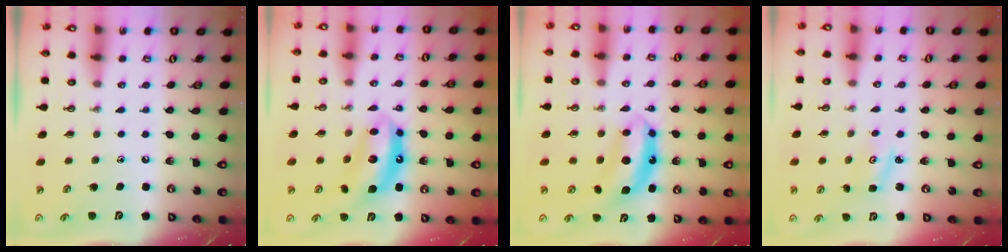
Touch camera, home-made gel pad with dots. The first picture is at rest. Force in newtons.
{"total": 11.0, "press": 10.9, "slide": 1.1}
{"total": 7.0, "press": 7.0, "slide": 0.4}
{"total": 2.8, "press": 2.8, "slide": 0.4}